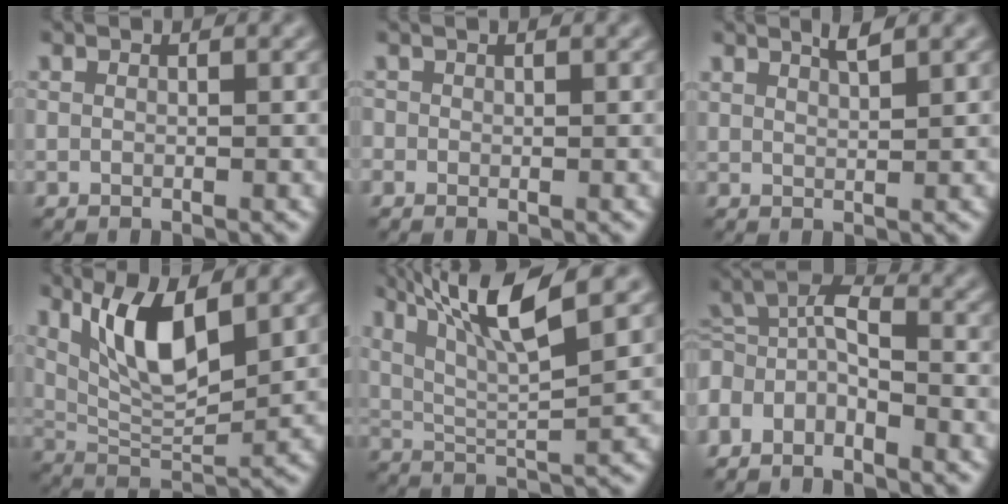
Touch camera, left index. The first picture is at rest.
{"total": 0.0}
{"total": 1.4, "force": [1.0, 0.3, 0.9], "torque": [-0.008, 0.003, 0.017]}
{"total": 7.1, "force": [2.7, 2.4, 6.0], "torque": [-0.115, -0.009, 0.054]}
{"total": 9.3, "force": [5.2, 2.0, 7.4], "torque": [-0.129, 0.013, 0.096]}
{"total": 4.0, "force": [-2.8, 1.6, 2.4], "torque": [-0.047, 0.008, -0.061]}